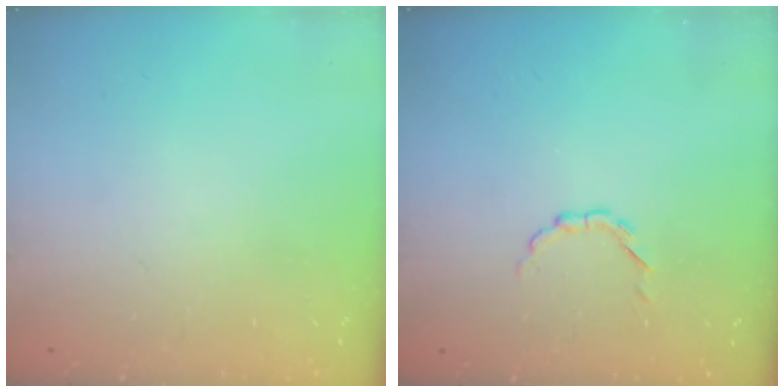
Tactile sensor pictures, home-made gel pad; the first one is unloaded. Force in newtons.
{"total": 2.6, "press": 2.4, "slide": 0.9}